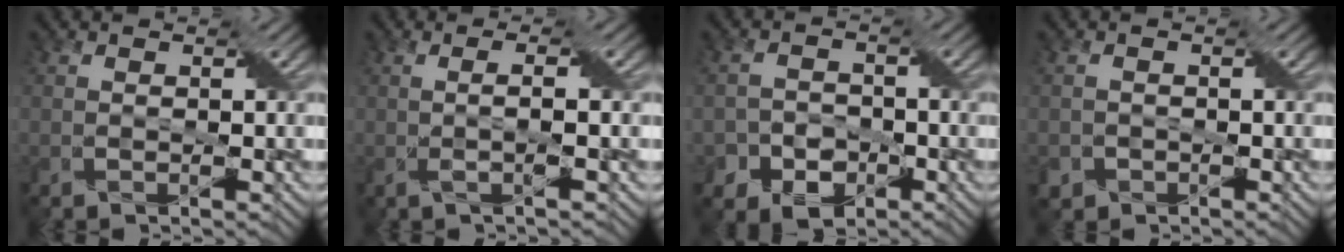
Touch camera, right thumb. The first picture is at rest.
{"total": 2.2, "force": [-0.2, 0.0, 2.2], "torque": [-0.045, 0.008, -0.008]}
{"total": 4.9, "force": [-2.7, 3.7, 1.8], "torque": [-0.020, 0.003, -0.049]}
{"total": 1.6, "force": [-0.9, 1.3, 0.2], "torque": [-0.003, -0.003, -0.019]}